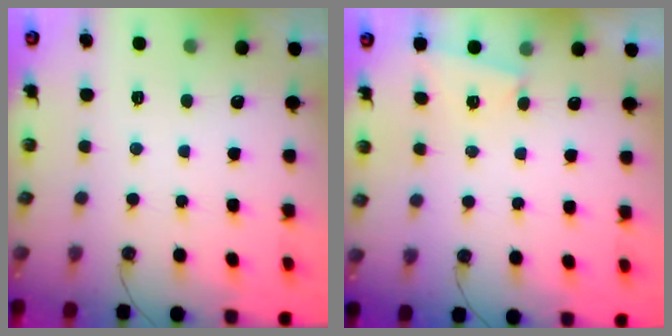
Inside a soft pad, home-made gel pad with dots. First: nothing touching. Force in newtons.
{"total": 1.5, "press": 1.4, "slide": 0.5}